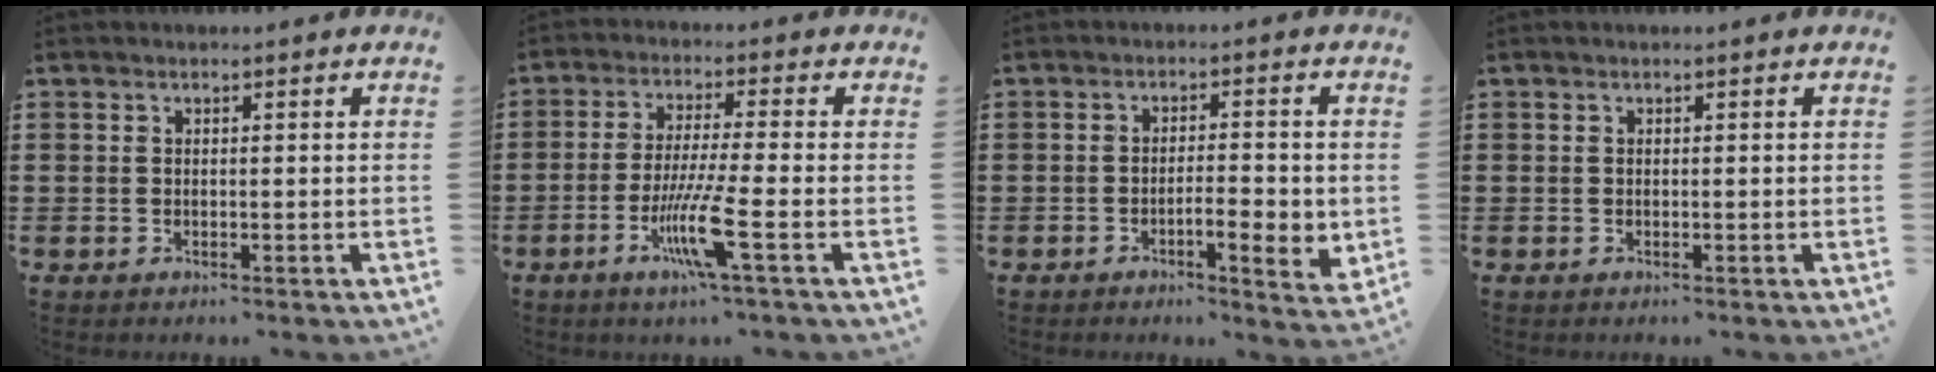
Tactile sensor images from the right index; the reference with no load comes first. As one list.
[{"total": 8.4, "force": [-3.4, 0.0, 7.7], "torque": [-0.161, -0.022, -0.067]}, {"total": 5.2, "force": [-1.5, 1.6, 4.8], "torque": [-0.069, 0.000, -0.027]}, {"total": 0.0}]